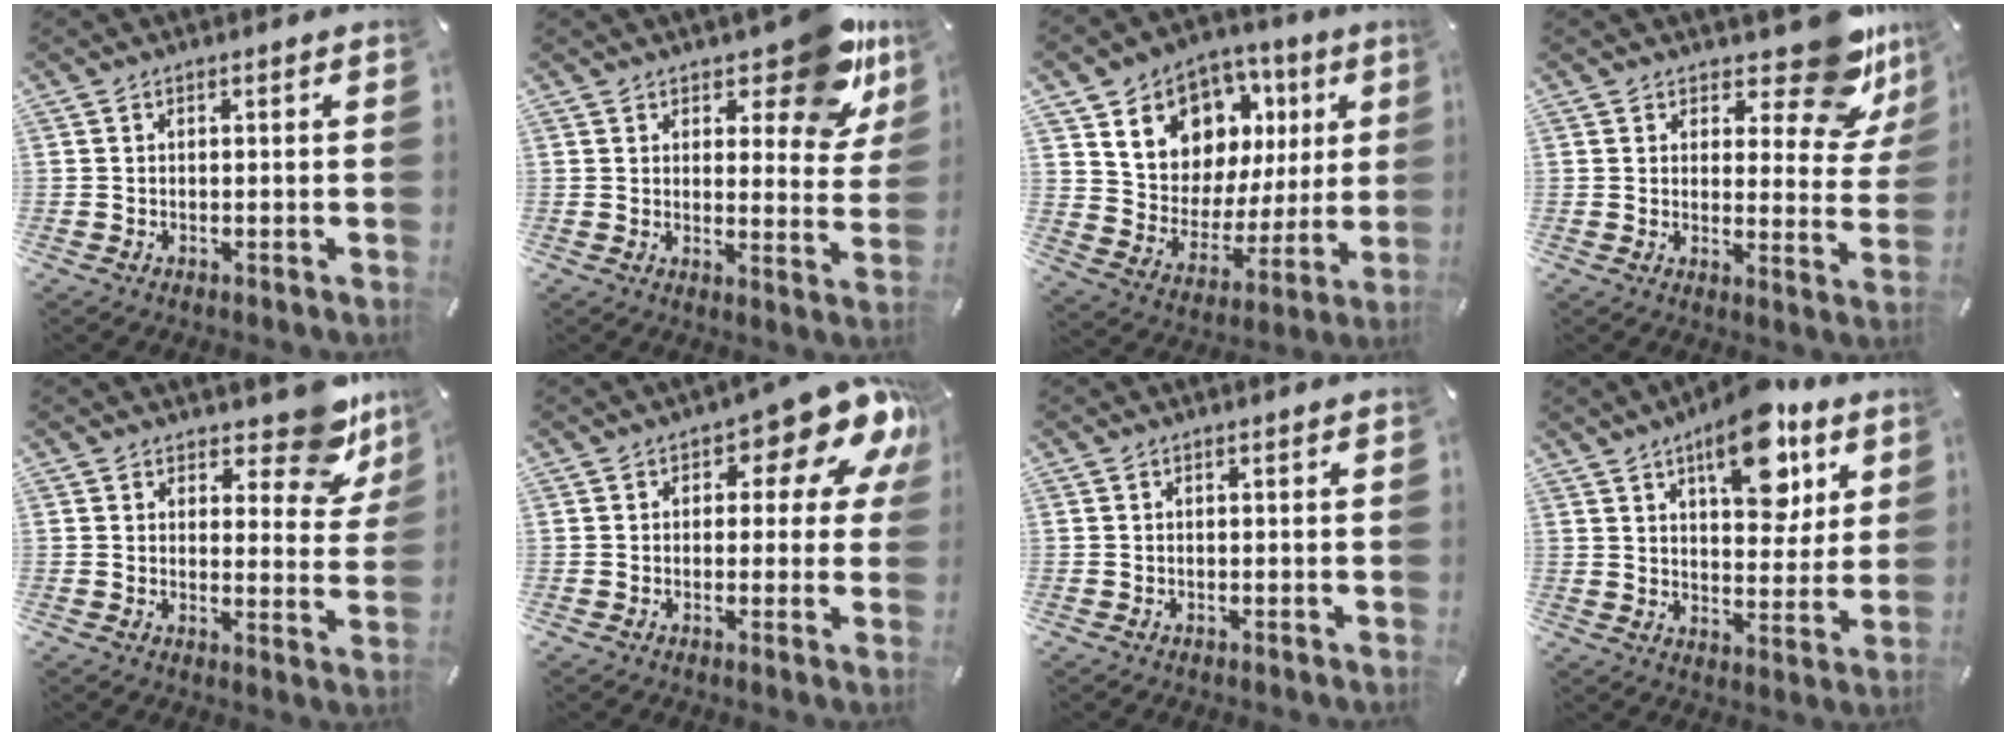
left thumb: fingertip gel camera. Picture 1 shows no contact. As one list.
[{"total": 13.0, "force": [9.5, 5.2, 7.3], "torque": [-0.078, -0.070, 0.162]}, {"total": 11.5, "force": [6.2, 9.3, 2.7], "torque": [-0.050, -0.059, 0.117]}, {"total": 14.1, "force": [10.0, 5.3, 8.4], "torque": [-0.101, -0.076, 0.168]}, {"total": 10.9, "force": [8.5, 4.6, 5.1], "torque": [-0.045, -0.069, 0.146]}, {"total": 11.9, "force": [6.1, 5.3, 8.8], "torque": [-0.107, -0.047, 0.102]}, {"total": 0.0}, {"total": 16.2, "force": [9.1, 7.8, 10.9], "torque": [-0.139, -0.041, 0.148]}]